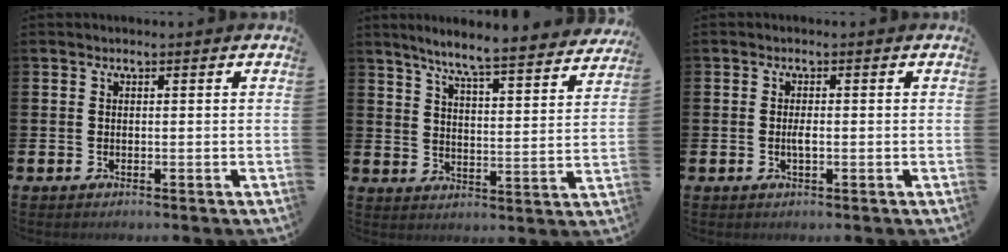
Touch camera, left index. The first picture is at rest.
{"total": 7.1, "force": [6.6, 0.0, 2.7], "torque": [-0.069, -0.049, 0.109]}
{"total": 1.3, "force": [-0.2, 0.4, 1.2], "torque": [-0.025, 0.001, -0.004]}